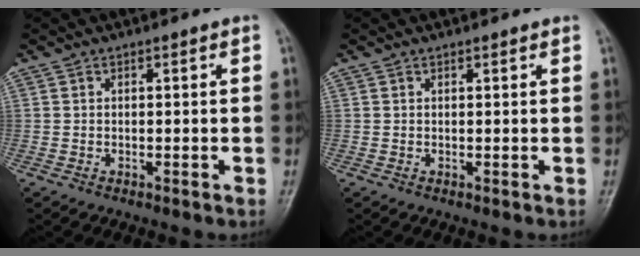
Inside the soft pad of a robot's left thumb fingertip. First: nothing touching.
{"total": 1.1, "force": [1.0, 0.2, 0.4], "torque": [-0.001, 0.004, 0.016]}